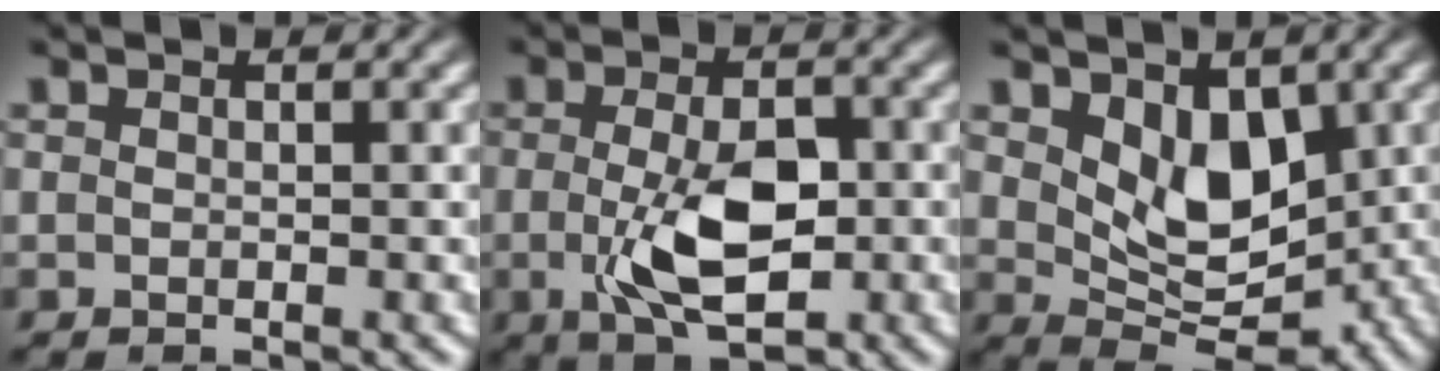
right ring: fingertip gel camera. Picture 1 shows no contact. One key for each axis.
{"total": 6.9, "fx": -1.1, "fy": 3.3, "fz": 5.9, "tx": -0.111, "ty": -0.022, "tz": -0.011}
{"total": 7.1, "fx": 0.6, "fy": 4.5, "fz": 5.5, "tx": -0.096, "ty": -0.038, "tz": 0.025}